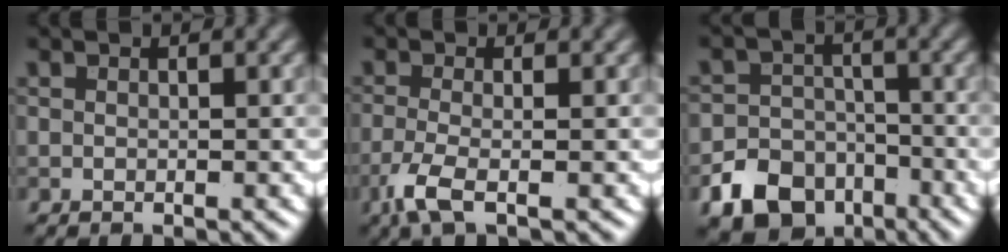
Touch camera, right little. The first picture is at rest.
{"total": 3.3, "force": [-1.6, 0.9, 2.7], "torque": [-0.059, -0.007, -0.045]}
{"total": 7.4, "force": [-4.5, 5.4, 2.4], "torque": [-0.027, -0.009, -0.086]}